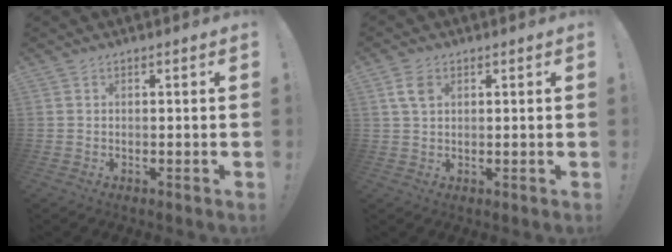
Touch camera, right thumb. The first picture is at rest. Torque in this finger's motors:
{"motor_torque": [-0.04, 0.13, 0.38, 0.10, -0.01]}